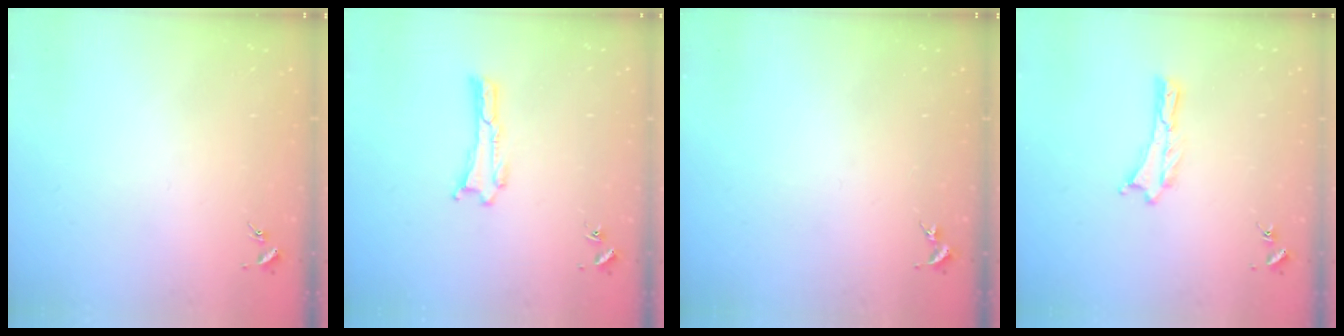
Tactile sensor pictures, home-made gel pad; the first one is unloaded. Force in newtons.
{"total": 0.0}
{"total": 0.0}
{"total": 0.0}